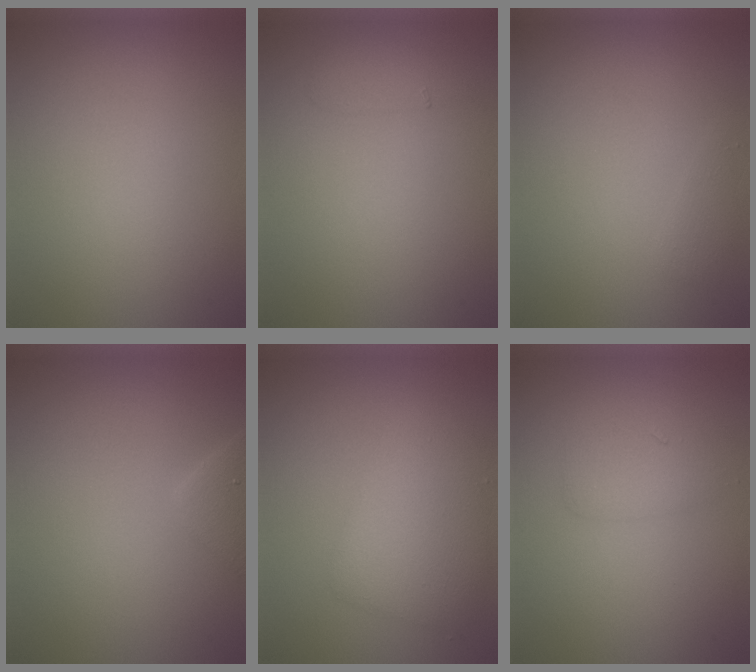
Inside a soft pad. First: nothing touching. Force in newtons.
{"total": 1.0, "press": 1.0, "slide": 0.0}
{"total": 0.8, "press": 0.8, "slide": 0.1}
{"total": 2.3, "press": 2.3, "slide": 0.2}
{"total": 4.2, "press": 4.2, "slide": 0.0}
{"total": 1.7, "press": 1.7, "slide": 0.1}